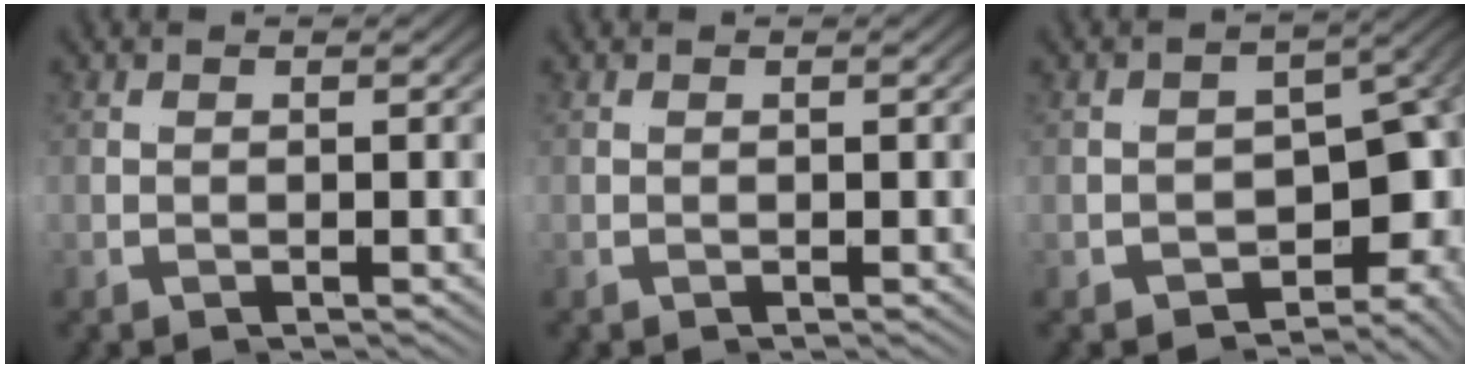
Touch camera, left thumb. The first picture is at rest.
{"total": 0.0}
{"total": 9.8, "force": [-1.3, 6.7, 7.0], "torque": [-0.093, -0.023, -0.010]}